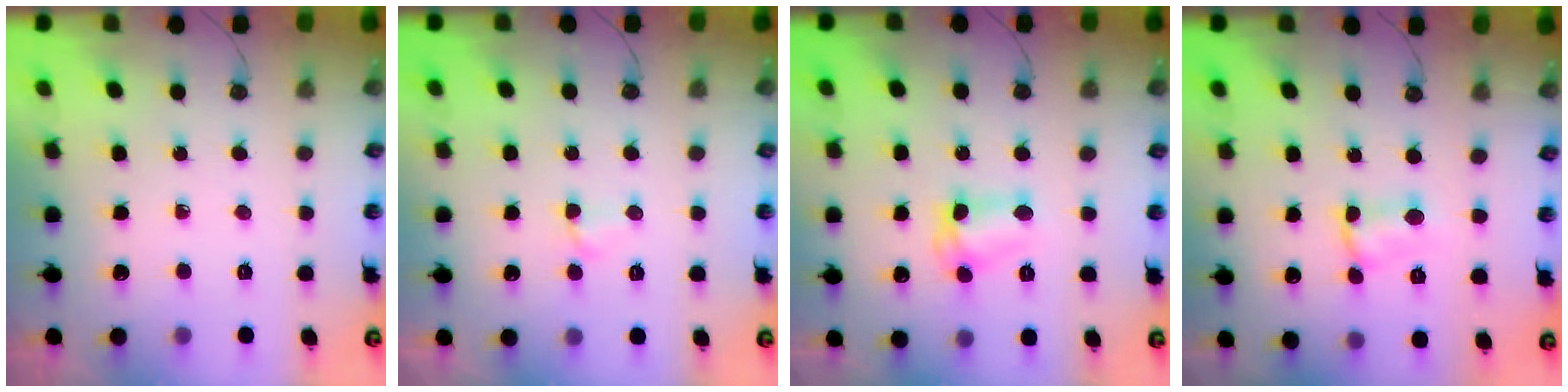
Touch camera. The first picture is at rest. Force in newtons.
{"total": 2.9, "press": 2.8, "slide": 0.6}
{"total": 7.4, "press": 7.4, "slide": 0.6}
{"total": 2.5, "press": 2.5, "slide": 0.5}